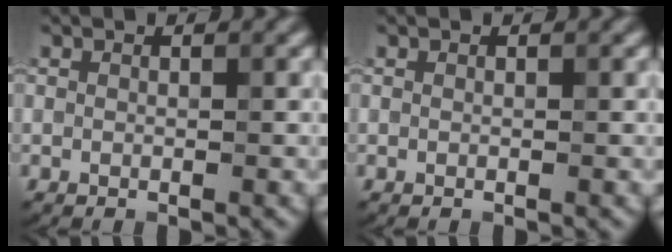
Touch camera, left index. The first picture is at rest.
{"total": 0.0}